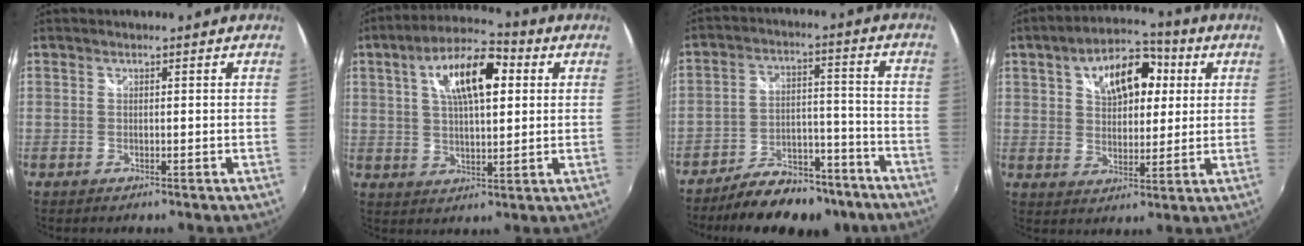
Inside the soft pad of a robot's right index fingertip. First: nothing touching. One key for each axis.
{"total": 13.4, "fx": 4.1, "fy": 5.3, "fz": 11.6, "tx": -0.199, "ty": 0.027, "tz": 0.065}
{"total": 15.5, "fx": -12.2, "fy": 6.8, "fz": 6.7, "tx": -0.125, "ty": 0.015, "tz": -0.164}
{"total": 13.5, "fx": 4.6, "fy": 7.9, "fz": 10.0, "tx": -0.162, "ty": 0.037, "tz": 0.074}